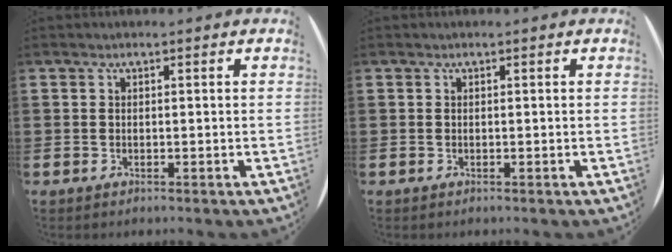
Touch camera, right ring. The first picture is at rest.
{"total": 0.0}